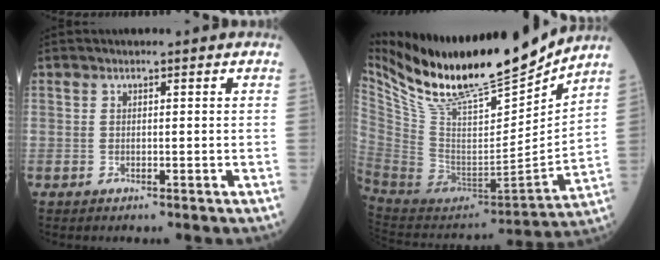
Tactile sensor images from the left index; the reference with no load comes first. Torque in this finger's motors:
{"motor_torque": [0.90, -1.23, 0.22, 0.06]}